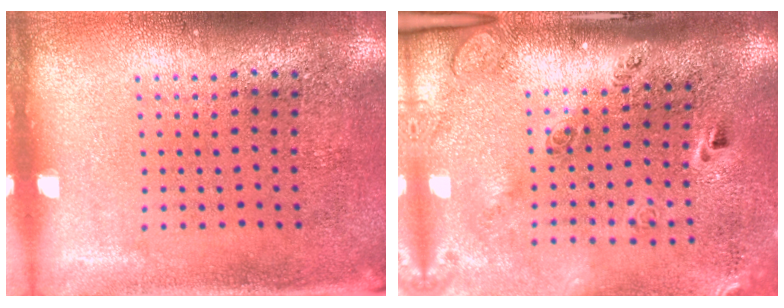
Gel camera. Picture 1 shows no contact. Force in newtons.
{"total": 2.9, "press": 2.0, "slide": 2.1}